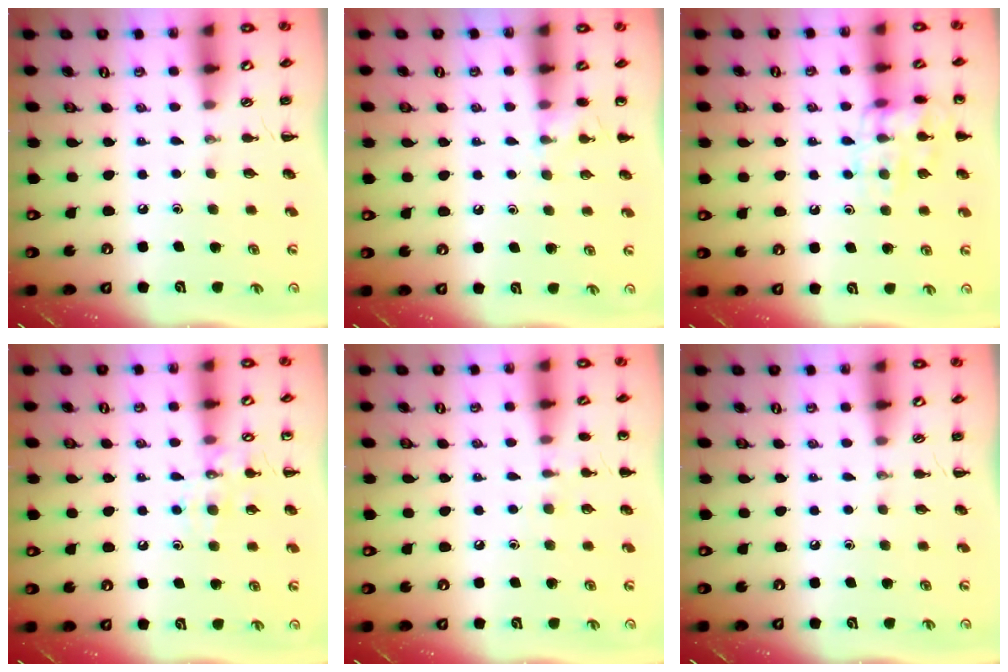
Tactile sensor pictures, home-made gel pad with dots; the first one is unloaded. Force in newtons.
{"total": 5.0, "press": 4.8, "slide": 1.4}
{"total": 12.8, "press": 12.8, "slide": 0.3}
{"total": 9.1, "press": 9.1, "slide": 0.9}
{"total": 5.7, "press": 5.4, "slide": 1.9}
{"total": 0.0}